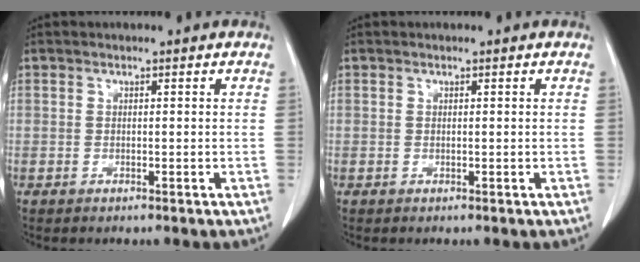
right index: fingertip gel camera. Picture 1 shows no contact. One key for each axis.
{"total": 0.0}